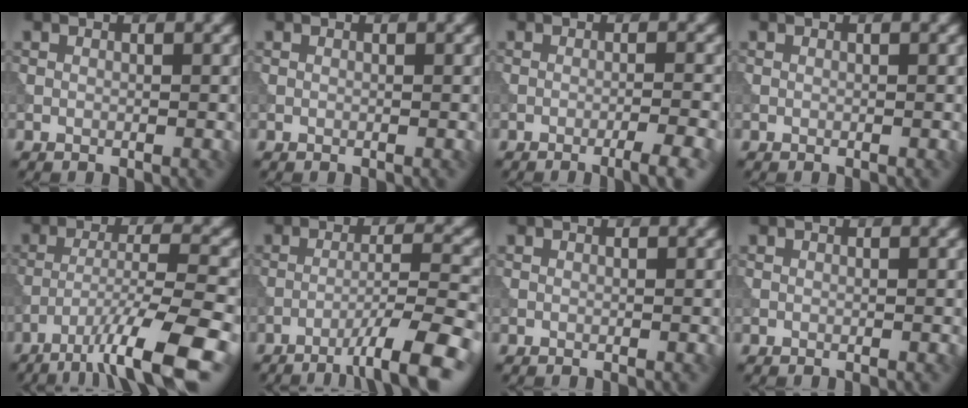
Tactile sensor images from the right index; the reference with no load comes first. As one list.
[{"total": 0.0}, {"total": 3.1, "force": [-1.9, 0.5, 2.5], "torque": [-0.038, 0.004, -0.029]}, {"total": 0.0}, {"total": 9.2, "force": [-6.1, 1.4, 6.7], "torque": [-0.108, 0.008, -0.100]}, {"total": 6.6, "force": [-4.3, 0.6, 4.9], "torque": [-0.076, 0.013, -0.064]}, {"total": 0.0}, {"total": 0.0}]